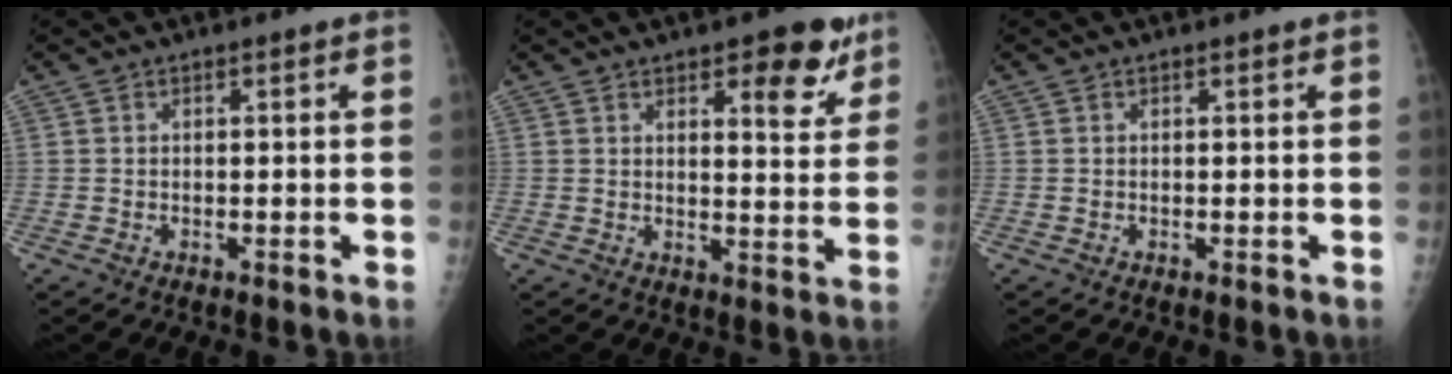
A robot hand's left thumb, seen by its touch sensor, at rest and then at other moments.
{"total": 9.3, "force": [5.5, 3.7, 6.5], "torque": [-0.054, -0.030, 0.070]}
{"total": 0.0}